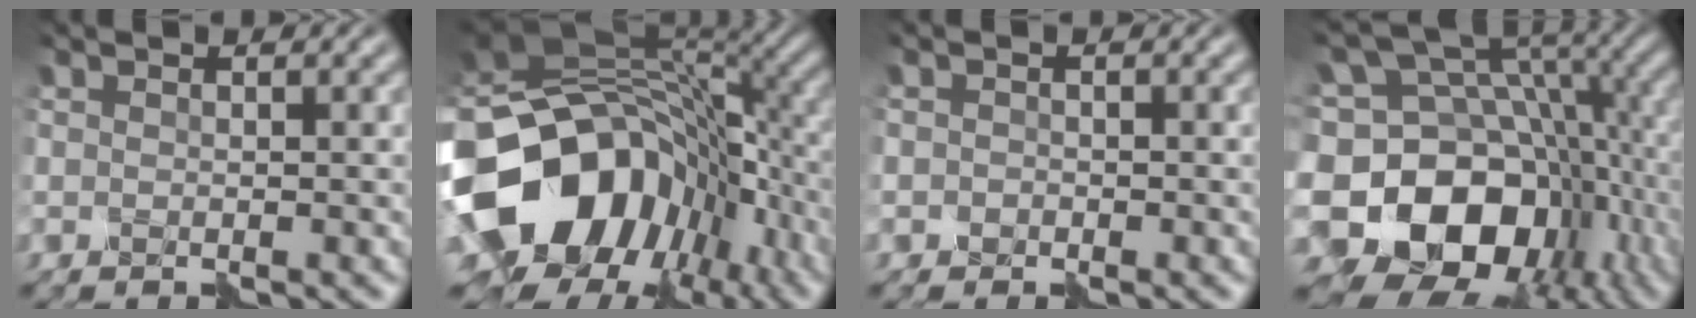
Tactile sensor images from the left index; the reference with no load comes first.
{"total": 17.8, "force": [-5.9, 13.9, 9.5], "torque": [-0.191, -0.002, -0.101]}
{"total": 0.5, "force": [-0.2, 0.5, 0.0], "torque": [0.005, -0.001, -0.006]}
{"total": 13.8, "force": [-3.2, 10.4, 8.5], "torque": [-0.152, 0.004, -0.069]}